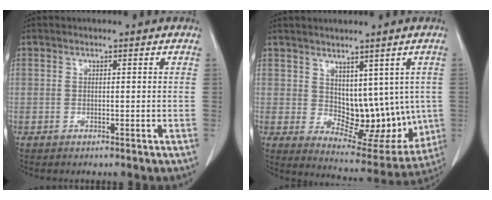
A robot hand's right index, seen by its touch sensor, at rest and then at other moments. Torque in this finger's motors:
{"motor_torque": [0.21, 0.28, 0.10, 0.04]}